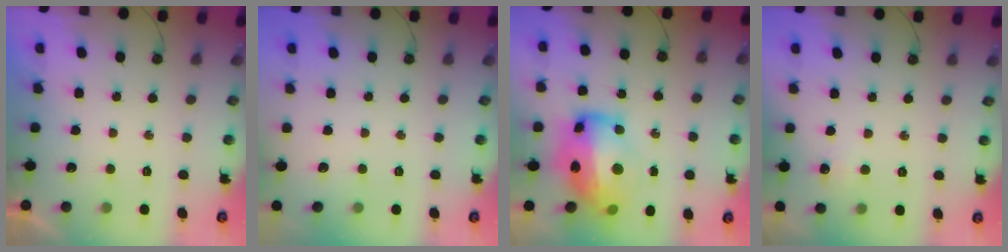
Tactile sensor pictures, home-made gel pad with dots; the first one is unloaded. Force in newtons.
{"total": 0.0}
{"total": 17.9, "press": 17.8, "slide": 1.5}
{"total": 4.3, "press": 4.2, "slide": 0.7}